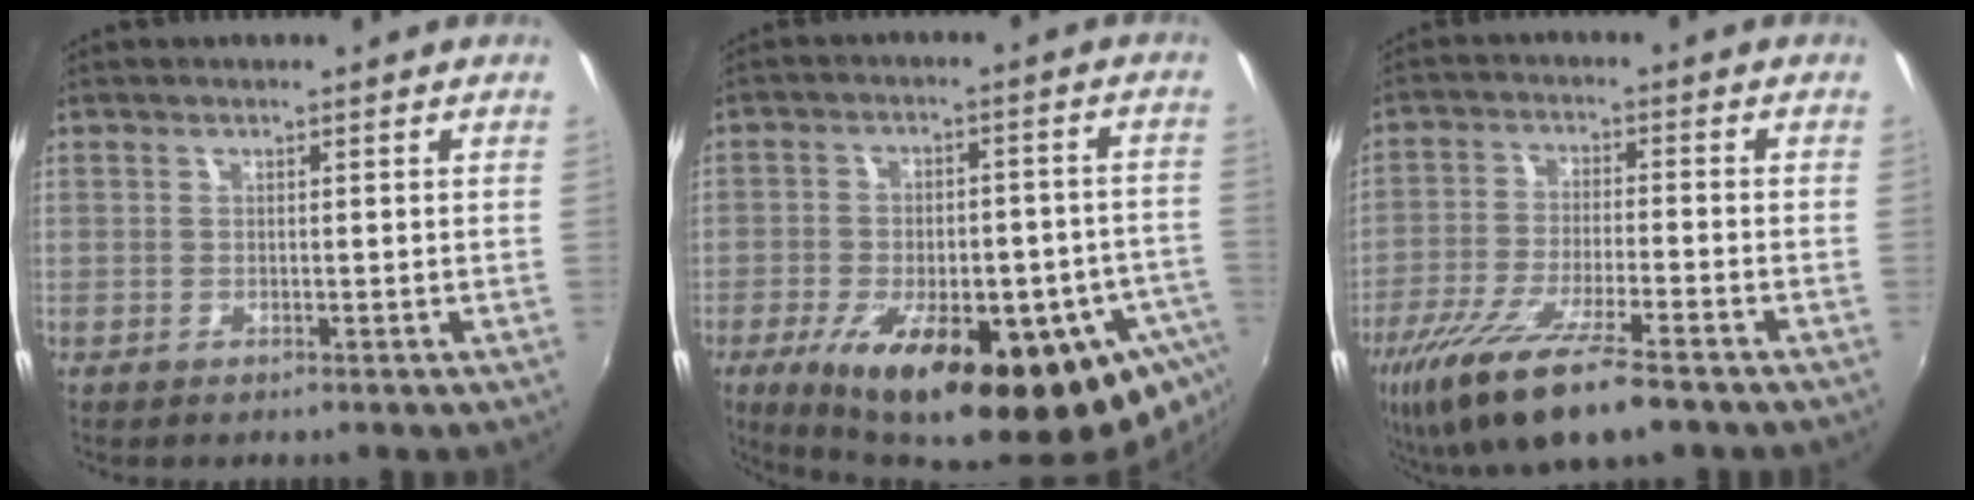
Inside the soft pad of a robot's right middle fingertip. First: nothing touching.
{"total": 28.3, "force": [-15.1, 11.0, 21.3], "torque": [-0.332, -0.046, -0.200]}
{"total": 15.7, "force": [-10.7, 3.1, 11.1], "torque": [-0.228, -0.049, -0.191]}